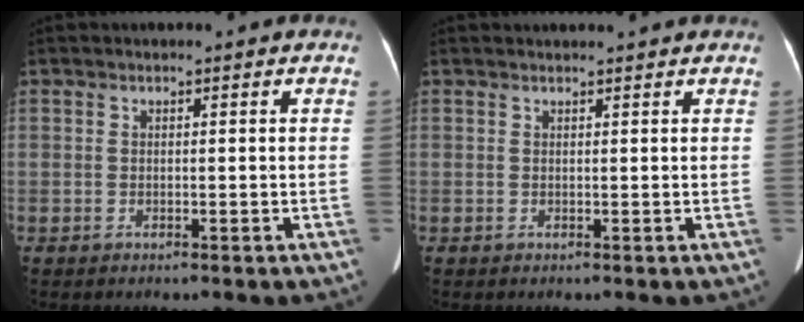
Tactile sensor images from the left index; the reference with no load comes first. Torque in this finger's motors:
{"motor_torque": [-0.57, -0.62, -0.22, -0.04]}